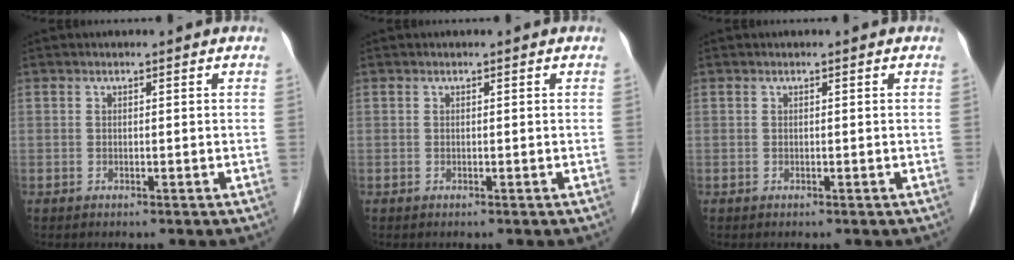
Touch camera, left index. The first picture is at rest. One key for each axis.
{"total": 0.0}
{"total": 0.0}